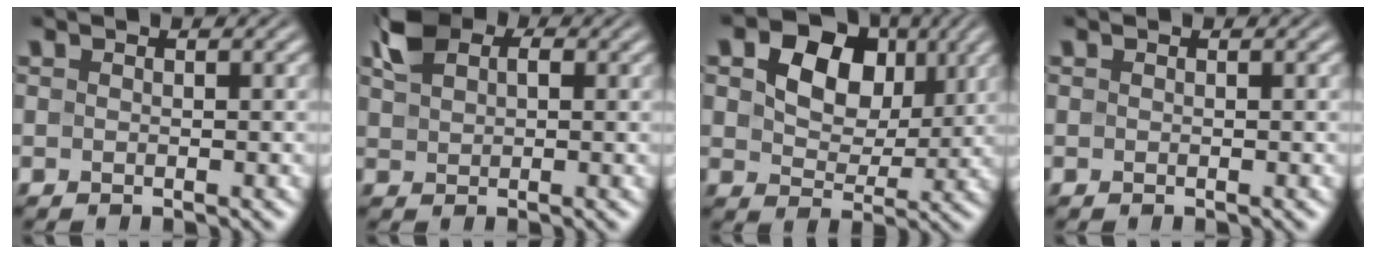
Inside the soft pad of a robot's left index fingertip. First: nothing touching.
{"total": 3.6, "force": [1.8, 2.3, 2.2], "torque": [-0.047, 0.007, 0.032]}
{"total": 10.4, "force": [3.9, 7.6, 5.9], "torque": [-0.109, 0.022, 0.058]}
{"total": 0.0}